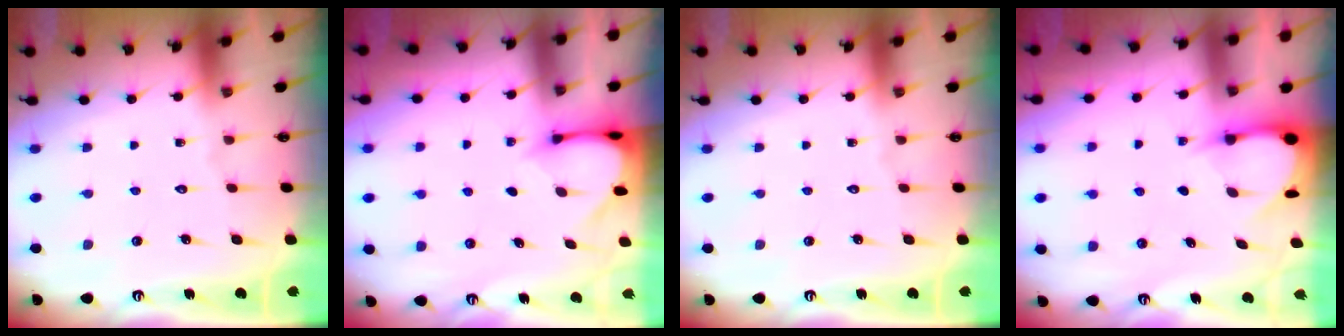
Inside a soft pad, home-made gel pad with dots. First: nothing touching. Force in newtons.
{"total": 3.4, "press": 3.4, "slide": 0.3}
{"total": 0.0}
{"total": 3.5, "press": 3.5, "slide": 0.4}